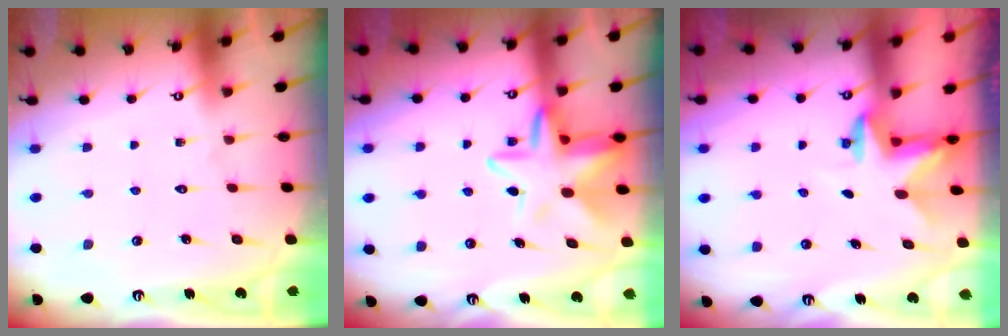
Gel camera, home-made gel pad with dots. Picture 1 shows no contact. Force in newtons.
{"total": 12.6, "press": 12.5, "slide": 1.5}
{"total": 2.4, "press": 2.3, "slide": 0.4}